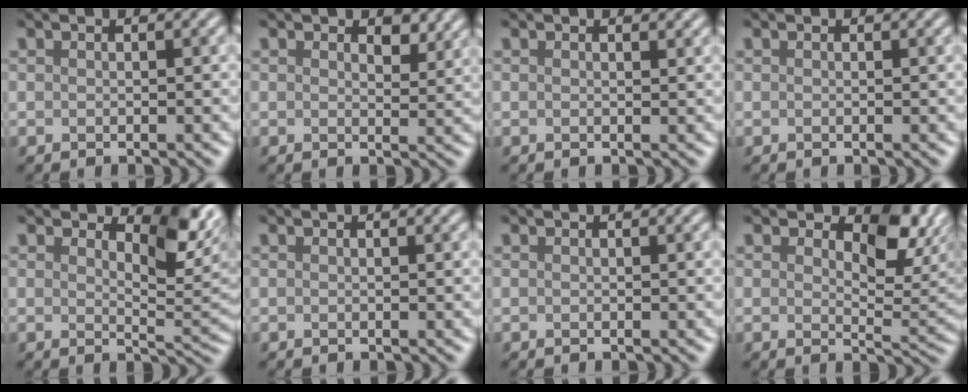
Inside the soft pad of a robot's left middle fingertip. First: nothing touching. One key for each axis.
{"total": 1.9, "fx": 1.2, "fy": 1.0, "fz": 1.1, "tx": -0.019, "ty": -0.007, "tz": 0.017}
{"total": 0.6, "fx": 0.5, "fy": 0.2, "fz": 0.2, "tx": -0.001, "ty": -0.003, "tz": 0.007}
{"total": 0.0}
{"total": 4.7, "fx": 2.6, "fy": 1.9, "fz": 3.4, "tx": -0.049, "ty": -0.004, "tz": 0.032}
{"total": 0.0}
{"total": 0.0}
{"total": 6.0, "fx": 2.6, "fy": 3.1, "fz": 4.5, "tx": -0.059, "ty": -0.004, "tz": 0.033}